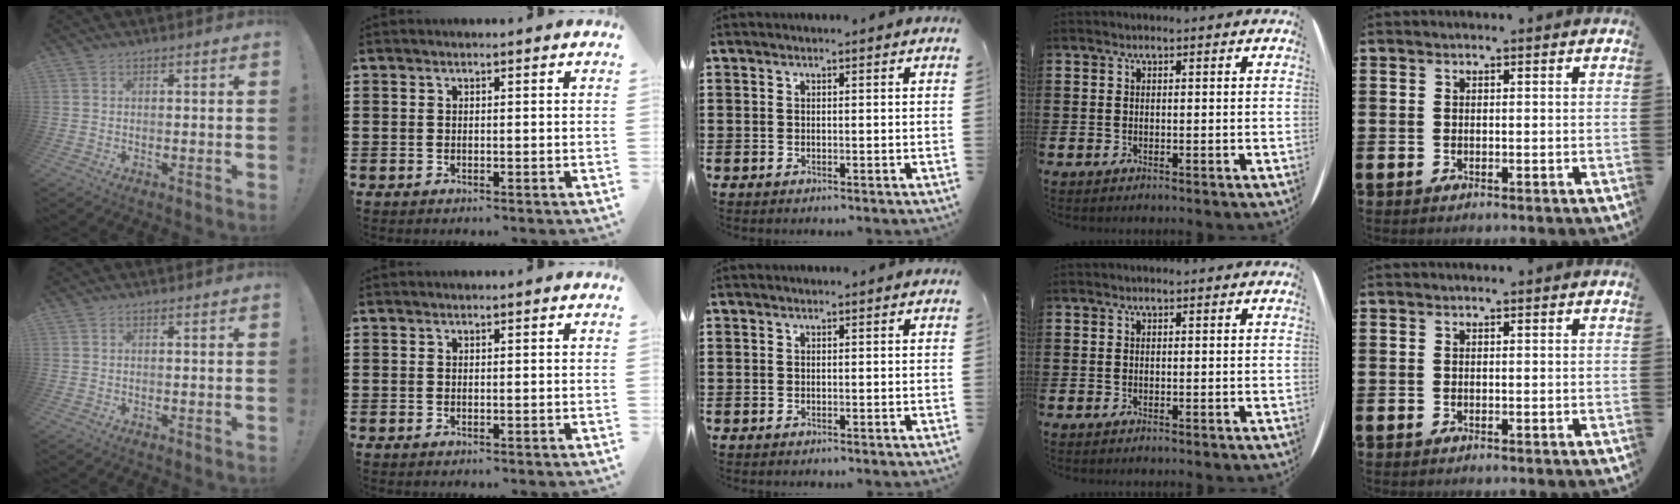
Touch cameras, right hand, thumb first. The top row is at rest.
{}